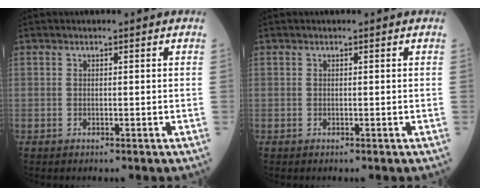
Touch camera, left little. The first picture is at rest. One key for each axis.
{"total": 0.0}